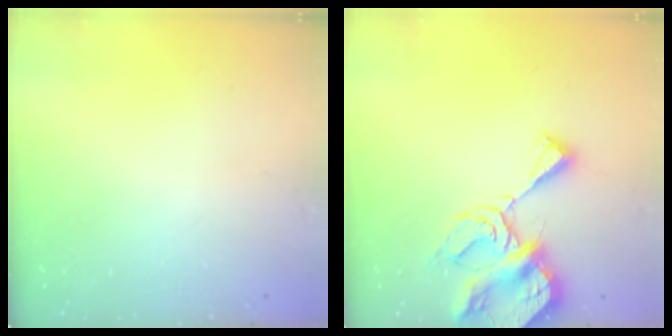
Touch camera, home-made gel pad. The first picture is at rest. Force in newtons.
{"total": 14.4, "press": 14.3, "slide": 1.5}